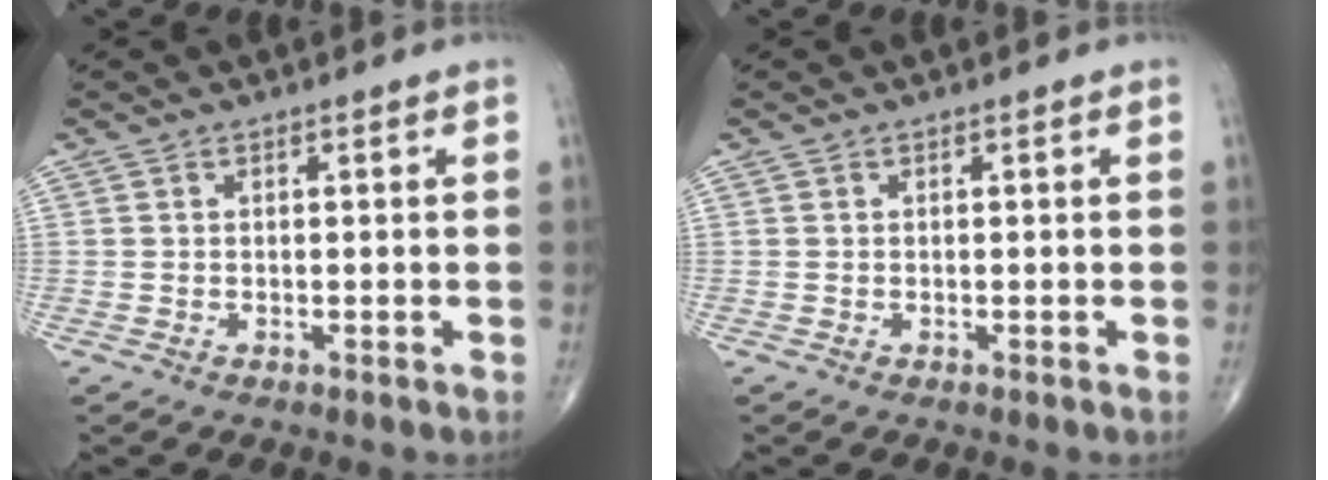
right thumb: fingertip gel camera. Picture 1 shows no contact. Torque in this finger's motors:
{"motor_torque": [-0.10, -0.01, -0.07, 0.06, 0.00]}